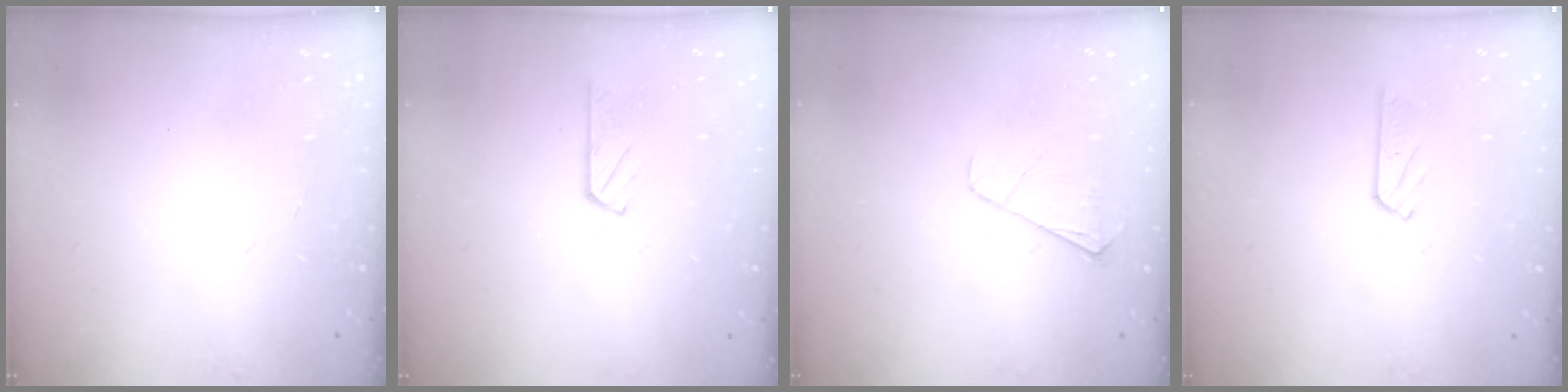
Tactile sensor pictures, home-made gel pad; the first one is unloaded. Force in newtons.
{"total": 3.4, "press": 3.4, "slide": 0.4}
{"total": 3.9, "press": 3.9, "slide": 0.5}
{"total": 4.2, "press": 4.2, "slide": 0.3}